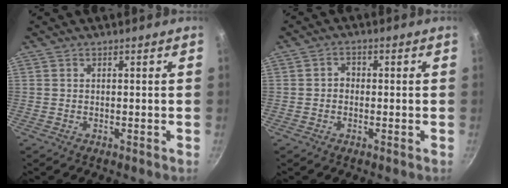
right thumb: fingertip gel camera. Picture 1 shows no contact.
{"total": 2.0, "force": [-0.3, 1.7, 1.0], "torque": [-0.007, 0.009, -0.009]}